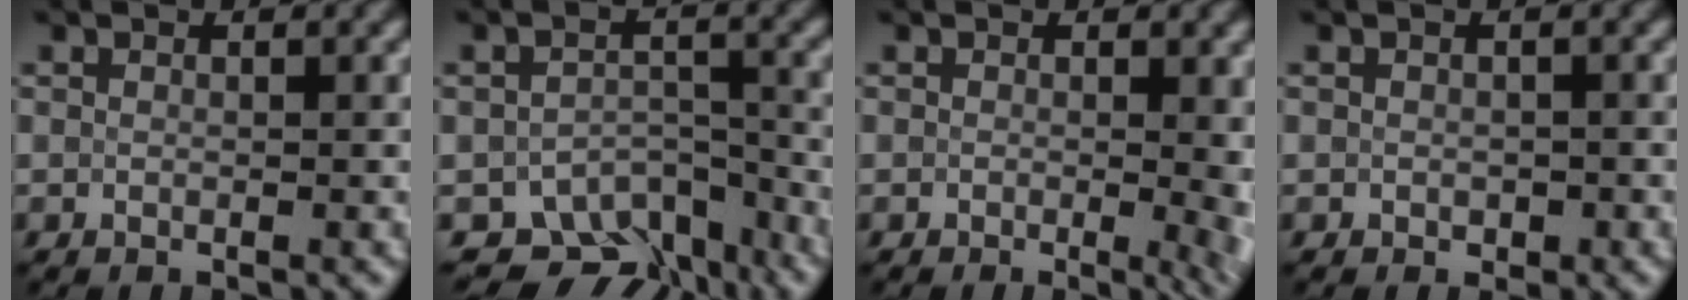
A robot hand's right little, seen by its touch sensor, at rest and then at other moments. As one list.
[{"total": 6.0, "force": [-5.2, 2.4, 1.6], "torque": [-0.016, -0.014, -0.070]}, {"total": 3.8, "force": [-0.2, 1.1, 3.7], "torque": [-0.021, 0.004, 0.005]}, {"total": 0.5, "force": [-0.4, -0.1, -0.3], "torque": [-0.001, -0.002, 0.007]}]